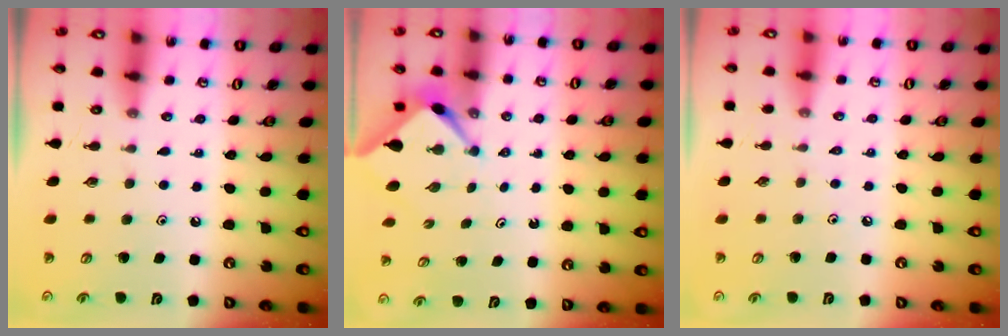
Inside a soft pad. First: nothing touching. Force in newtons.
{"total": 2.6, "press": 2.5, "slide": 0.4}
{"total": 2.0, "press": 1.9, "slide": 0.4}